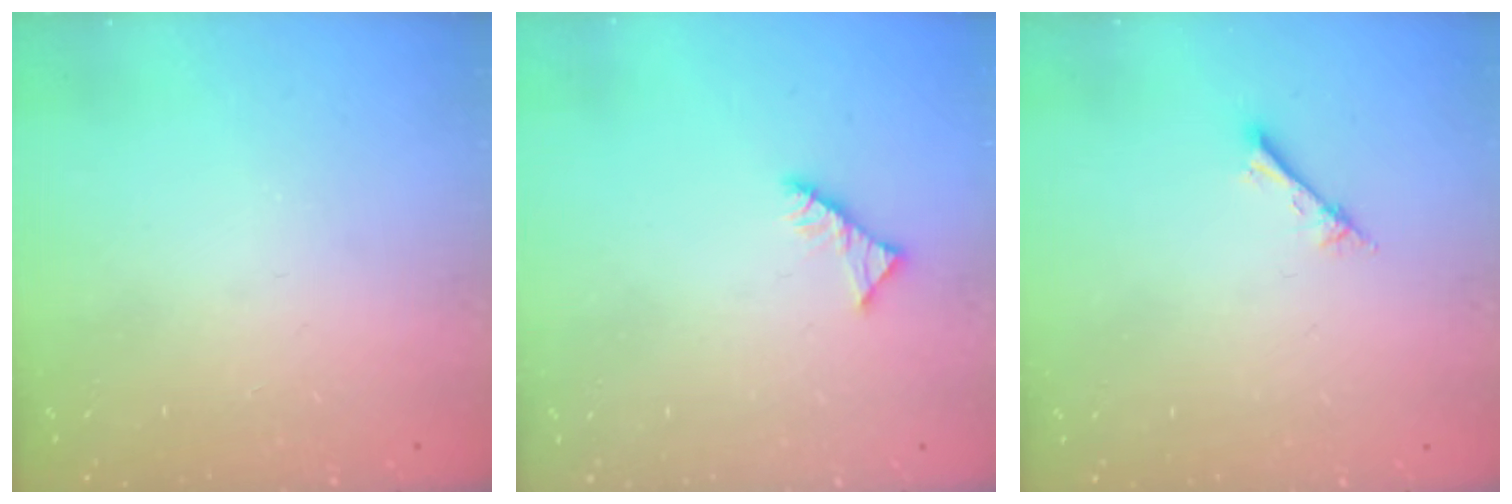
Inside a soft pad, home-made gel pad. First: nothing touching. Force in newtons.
{"total": 2.9, "press": 2.9, "slide": 0.4}
{"total": 2.4, "press": 2.4, "slide": 0.3}